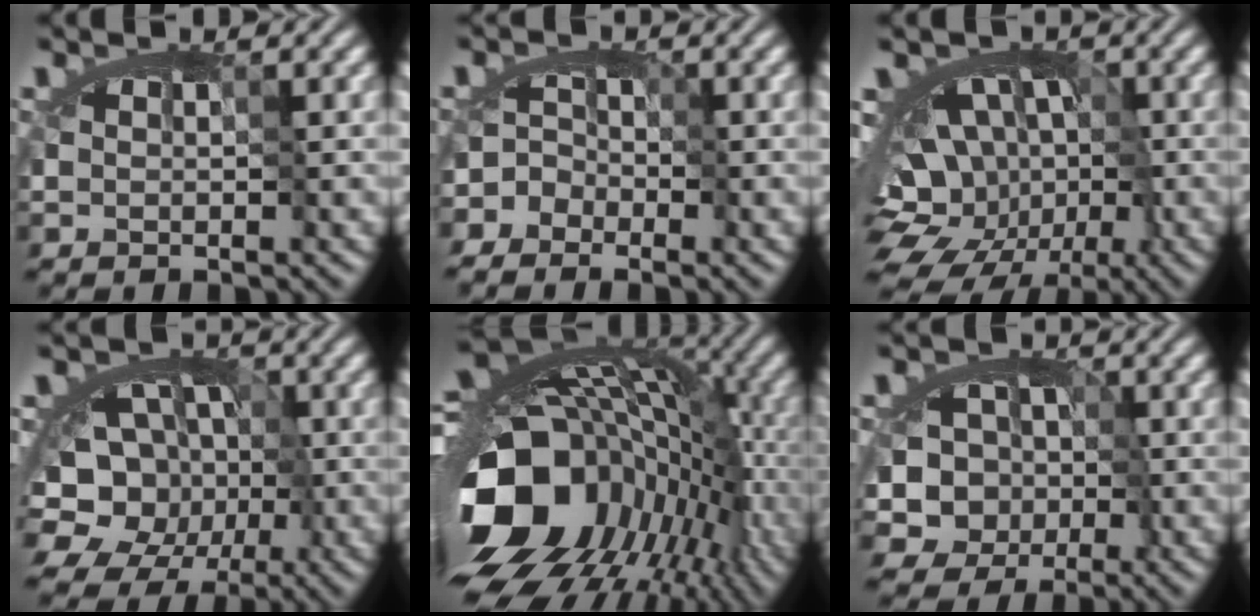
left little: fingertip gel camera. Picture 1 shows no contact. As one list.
[{"total": 3.4, "force": [-2.0, 2.7, 0.4], "torque": [0.020, 0.019, -0.058]}, {"total": 12.8, "force": [-5.2, 8.9, 7.6], "torque": [-0.073, 0.001, -0.073]}, {"total": 11.9, "force": [-5.8, 9.5, 4.4], "torque": [-0.046, -0.013, -0.102]}, {"total": 18.0, "force": [-8.8, 12.4, 9.6], "torque": [-0.181, -0.017, -0.133]}, {"total": 9.9, "force": [-3.6, 8.4, 3.7], "torque": [-0.037, 0.010, -0.082]}]